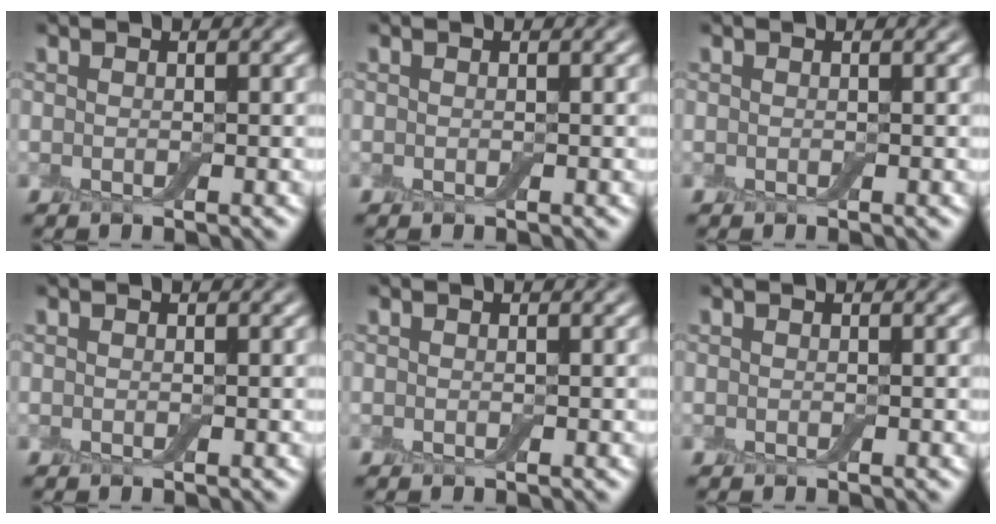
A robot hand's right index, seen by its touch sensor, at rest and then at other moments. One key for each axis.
{"total": 0.0}
{"total": 0.0}
{"total": 0.0}
{"total": 0.0}
{"total": 0.0}